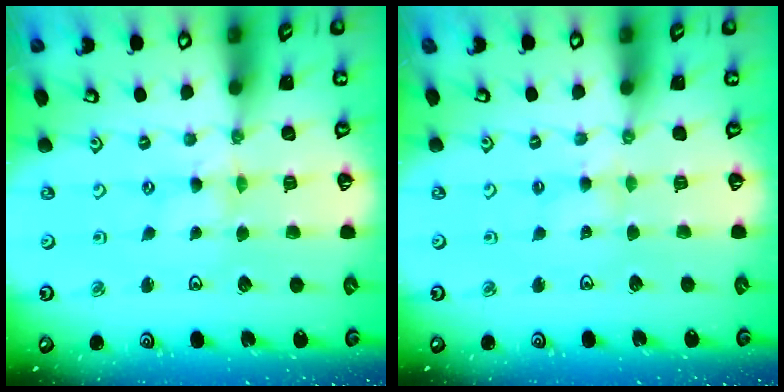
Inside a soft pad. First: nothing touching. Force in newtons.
{"total": 2.3, "press": 2.3, "slide": 0.4}